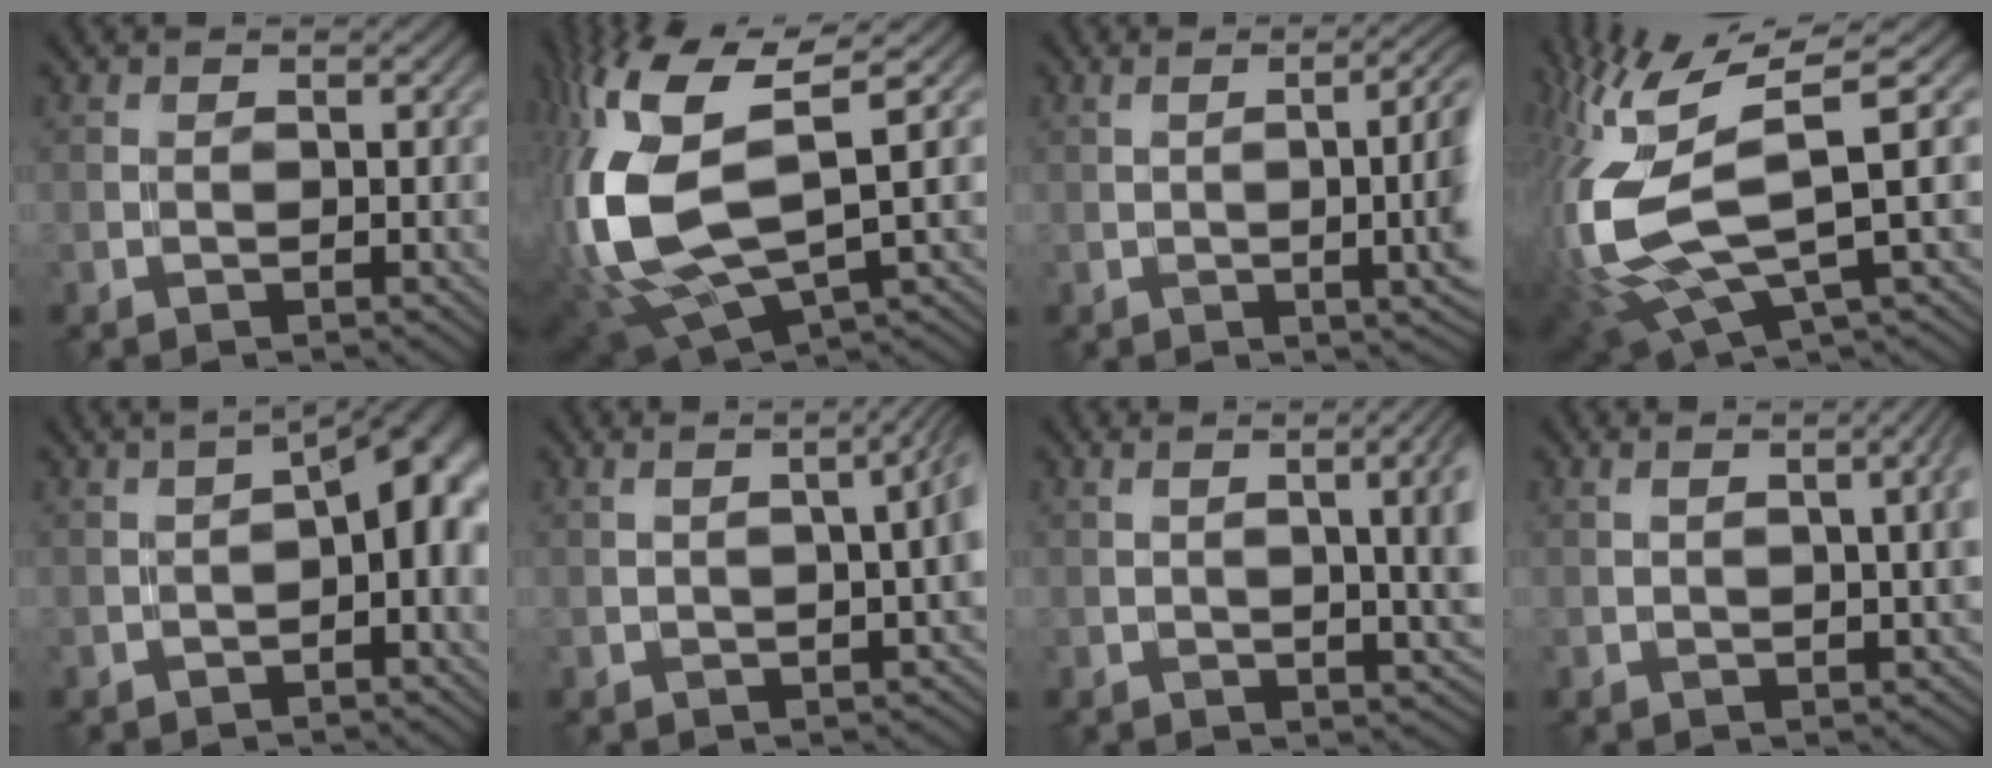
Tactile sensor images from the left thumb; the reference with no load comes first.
{"total": 14.1, "force": [0.4, 7.2, 12.1], "torque": [-0.312, -0.033, 0.032]}
{"total": 8.9, "force": [0.6, 2.5, 8.5], "torque": [-0.092, 0.000, 0.019]}
{"total": 13.4, "force": [0.3, 5.0, 12.4], "torque": [-0.316, -0.025, 0.036]}
{"total": 6.9, "force": [-0.4, 2.3, 6.4], "torque": [-0.087, 0.005, 0.002]}
{"total": 5.0, "force": [0.3, 1.6, 4.7], "torque": [-0.037, 0.013, 0.008]}
{"total": 8.0, "force": [0.9, 2.7, 7.5], "torque": [-0.062, 0.015, 0.017]}
{"total": 4.3, "force": [0.8, 1.3, 4.0], "torque": [-0.036, 0.013, 0.016]}